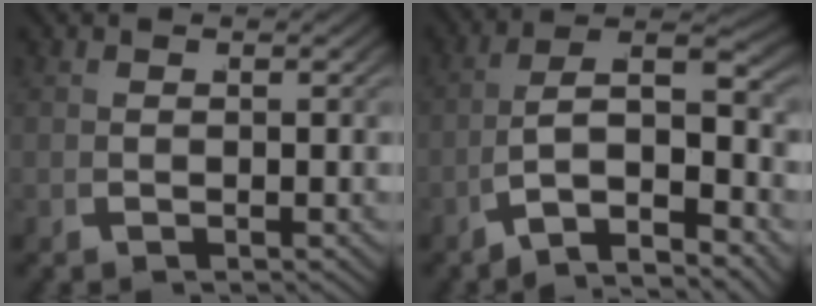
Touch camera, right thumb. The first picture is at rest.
{"total": 10.2, "force": [-1.7, 6.4, 7.8], "torque": [-0.160, -0.039, -0.016]}